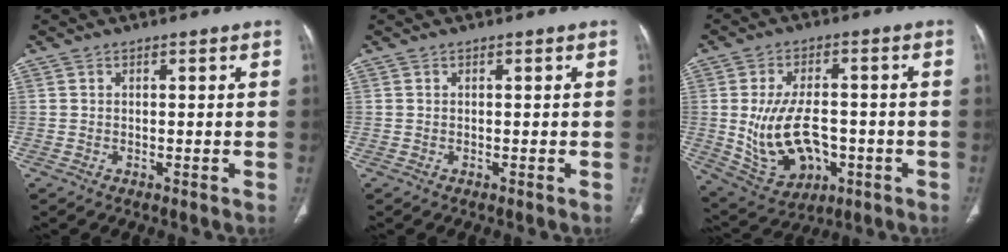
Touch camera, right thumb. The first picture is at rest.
{"total": 0.0}
{"total": 14.2, "force": [-2.1, 9.0, 10.8], "torque": [-0.177, 0.008, -0.016]}